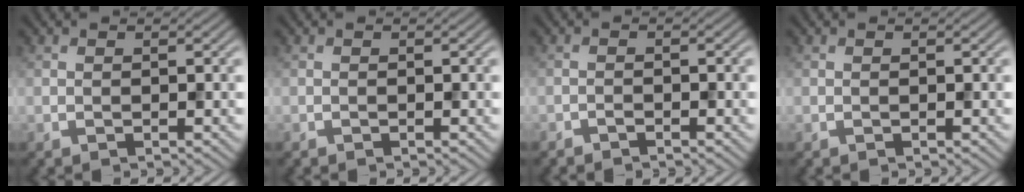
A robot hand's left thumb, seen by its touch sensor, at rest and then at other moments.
{"total": 0.0}
{"total": 1.0, "force": [-1.0, 0.2, 0.2], "torque": [-0.004, 0.000, -0.021]}
{"total": 0.0}